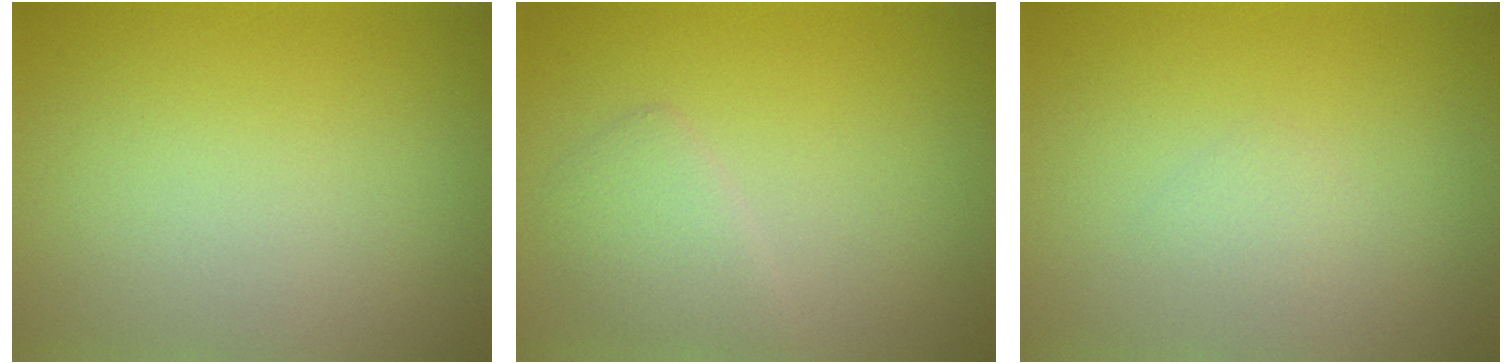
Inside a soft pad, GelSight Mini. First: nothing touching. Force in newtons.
{"total": 2.1, "press": 2.1, "slide": 0.1}
{"total": 0.7, "press": 0.7, "slide": 0.0}